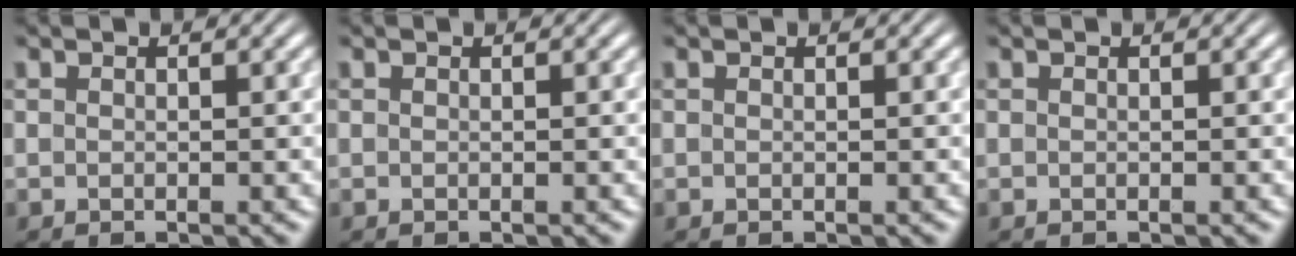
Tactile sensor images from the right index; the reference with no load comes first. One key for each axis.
{"total": 0.0}
{"total": 0.0}
{"total": 0.0}